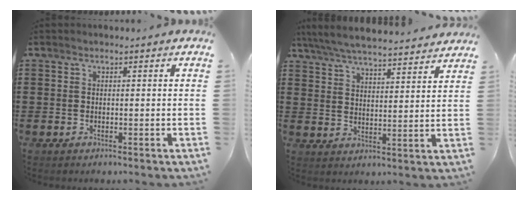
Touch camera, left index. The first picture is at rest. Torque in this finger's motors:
{"motor_torque": [2.14, 0.00, 0.41, 0.09]}